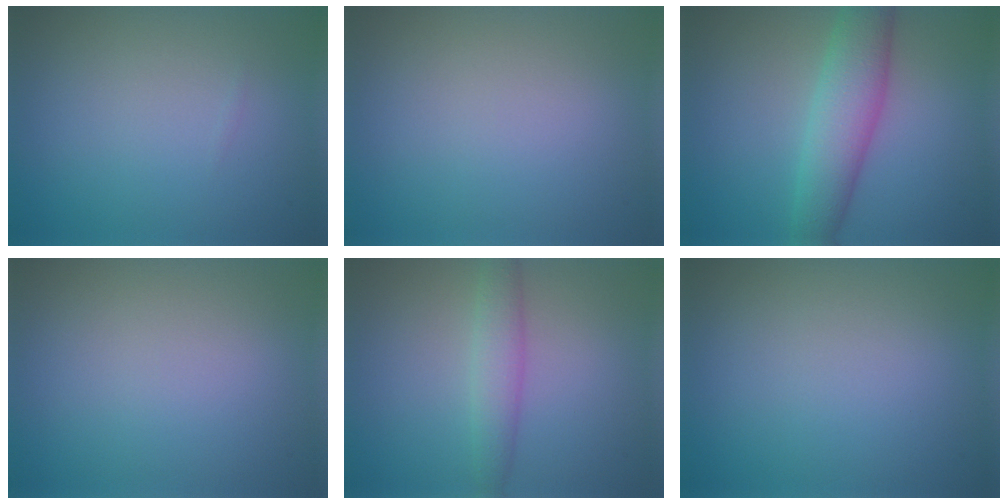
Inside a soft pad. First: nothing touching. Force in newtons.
{"total": 0.0}
{"total": 5.4, "press": 5.4, "slide": 0.1}
{"total": 0.0}
{"total": 2.6, "press": 2.6, "slide": 0.1}
{"total": 0.0}